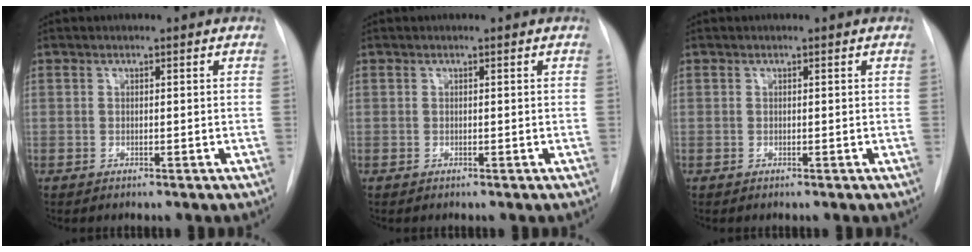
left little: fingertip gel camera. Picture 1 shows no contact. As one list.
[{"total": 0.0}, {"total": 0.0}]